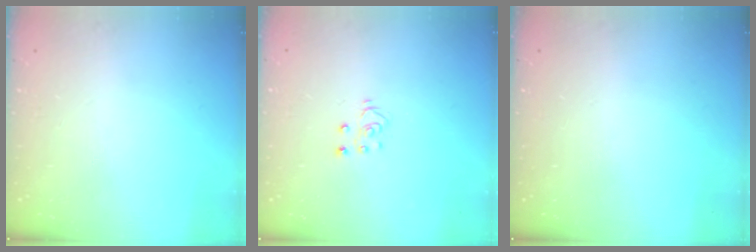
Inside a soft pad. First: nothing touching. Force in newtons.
{"total": 3.9, "press": 3.9, "slide": 0.1}
{"total": 0.0}